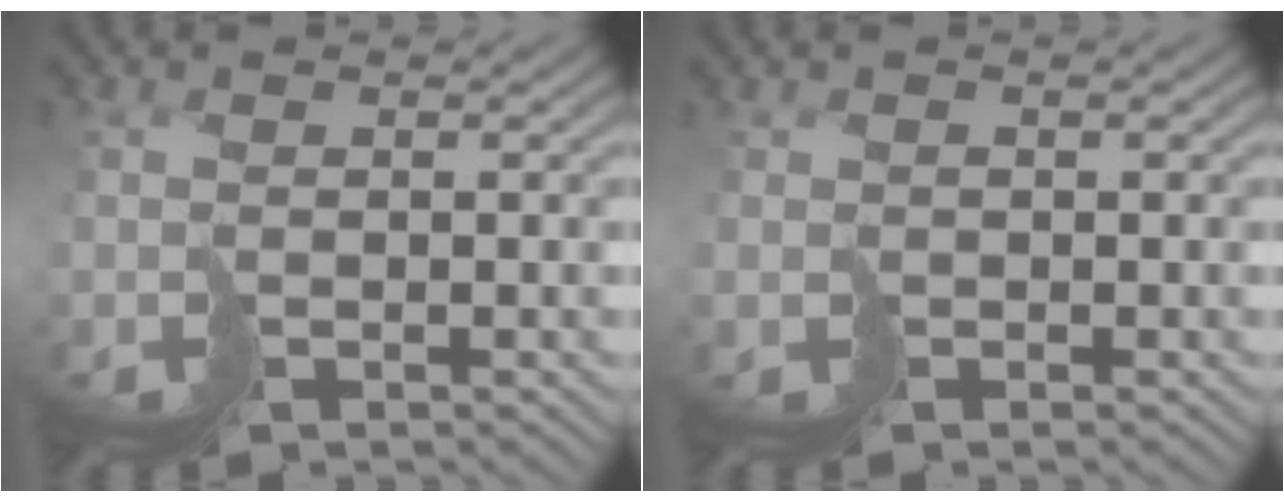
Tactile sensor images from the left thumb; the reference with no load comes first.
{"total": 0.7, "force": [-0.3, 0.3, -0.6], "torque": [0.014, 0.000, -0.001]}